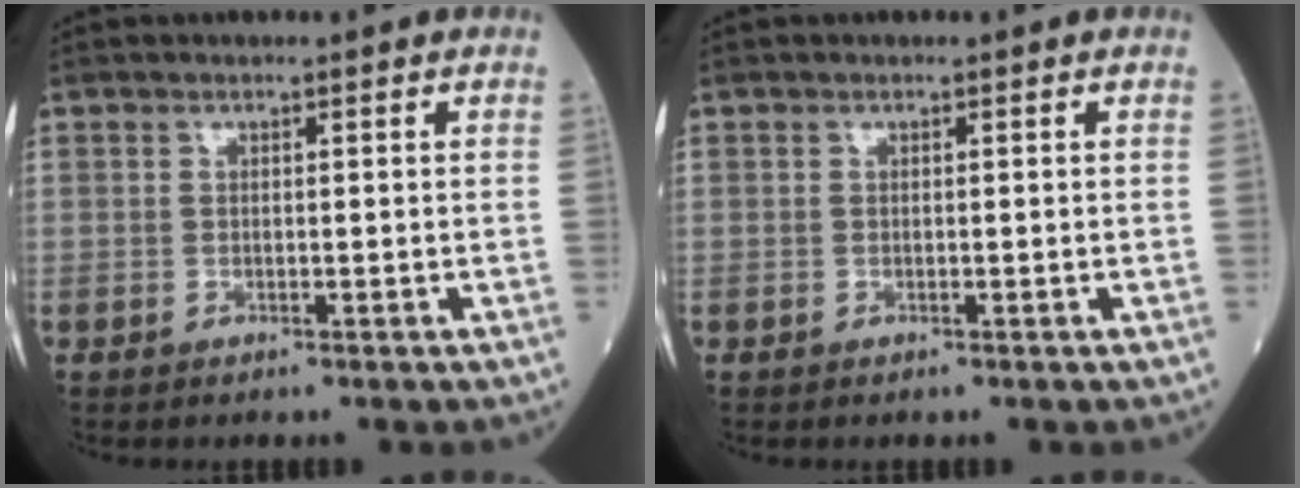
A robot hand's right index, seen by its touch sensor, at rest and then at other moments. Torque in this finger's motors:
{"motor_torque": [0.03, -0.01, 0.00, -0.01]}